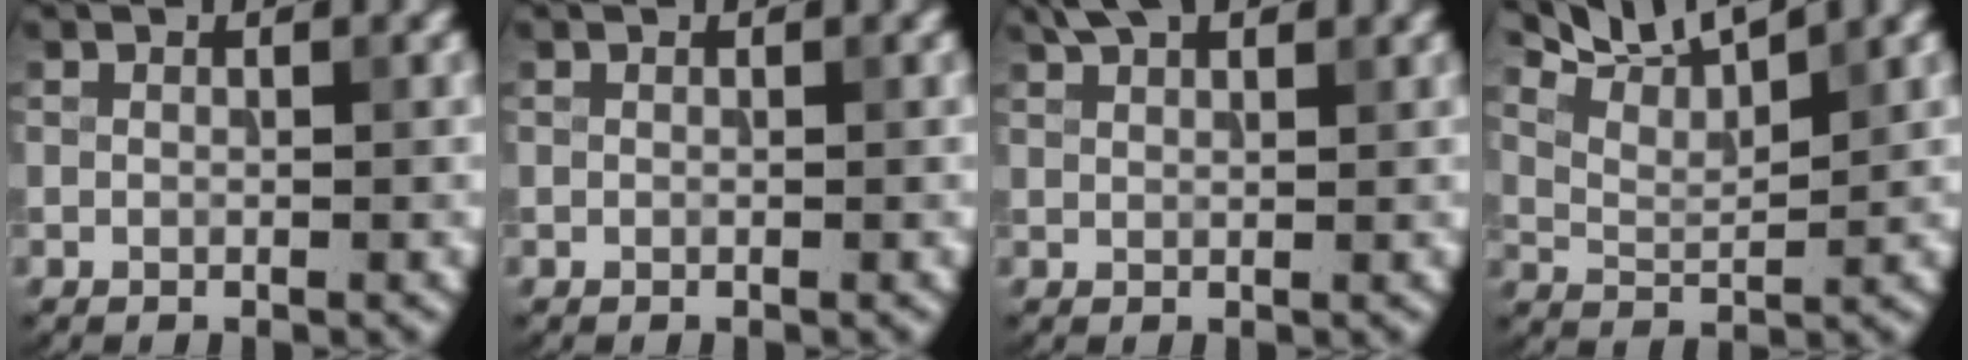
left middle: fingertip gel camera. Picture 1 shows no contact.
{"total": 0.0}
{"total": 2.9, "force": [2.3, 0.8, 1.5], "torque": [-0.023, 0.007, 0.042]}
{"total": 6.2, "force": [5.3, 1.1, 3.0], "torque": [-0.065, 0.013, 0.093]}